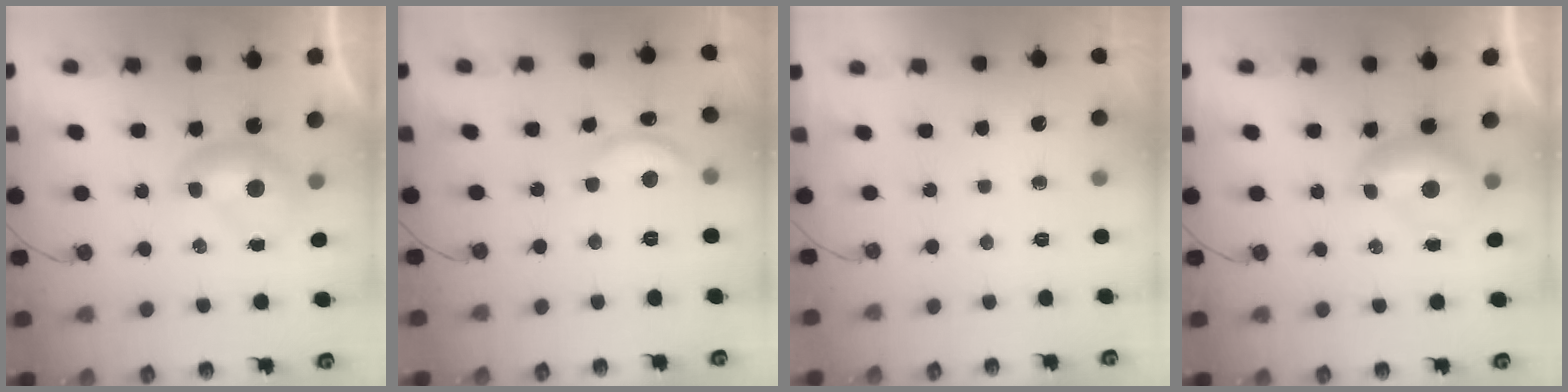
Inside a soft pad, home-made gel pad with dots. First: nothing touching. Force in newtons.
{"total": 3.7, "press": 3.7, "slide": 0.4}
{"total": 0.0}
{"total": 0.6, "press": 0.4, "slide": 0.4}